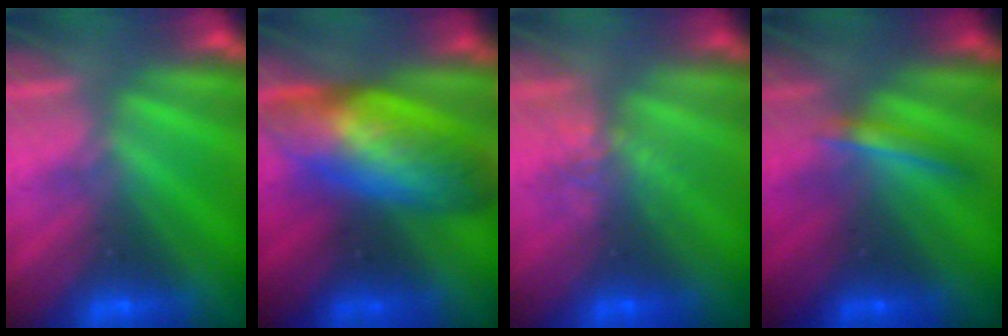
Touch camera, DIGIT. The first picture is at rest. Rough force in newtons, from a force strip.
{"total": 8.2}
{"total": 3.8}
{"total": 1.6}